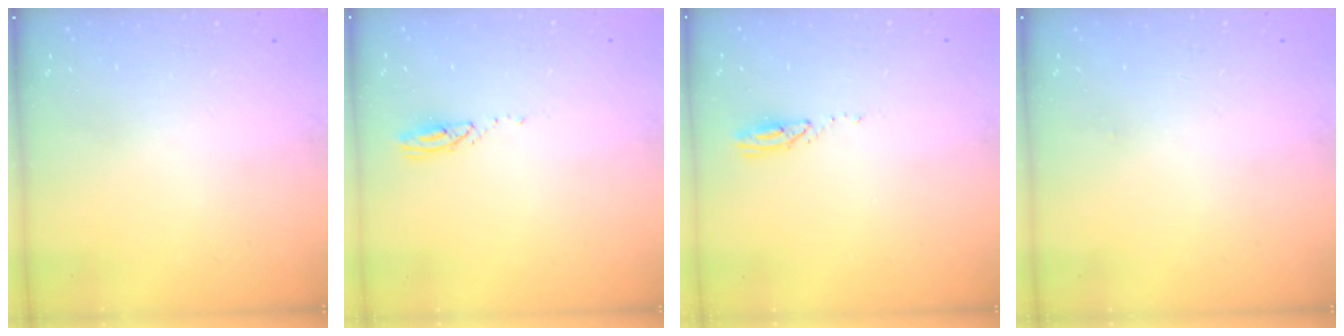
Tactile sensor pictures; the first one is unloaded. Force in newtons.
{"total": 3.1, "press": 3.1, "slide": 0.1}
{"total": 3.0, "press": 2.9, "slide": 0.3}
{"total": 9.0, "press": 1.4, "slide": 8.9}